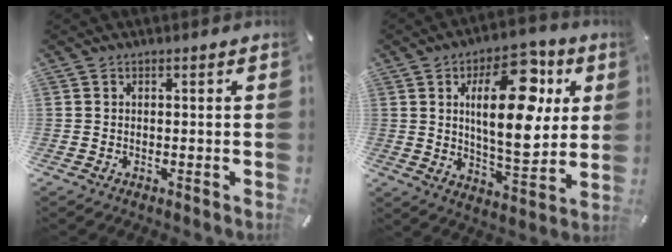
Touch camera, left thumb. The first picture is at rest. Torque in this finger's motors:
{"motor_torque": [0.85, 0.82, 2.09, -0.68, 0.54]}